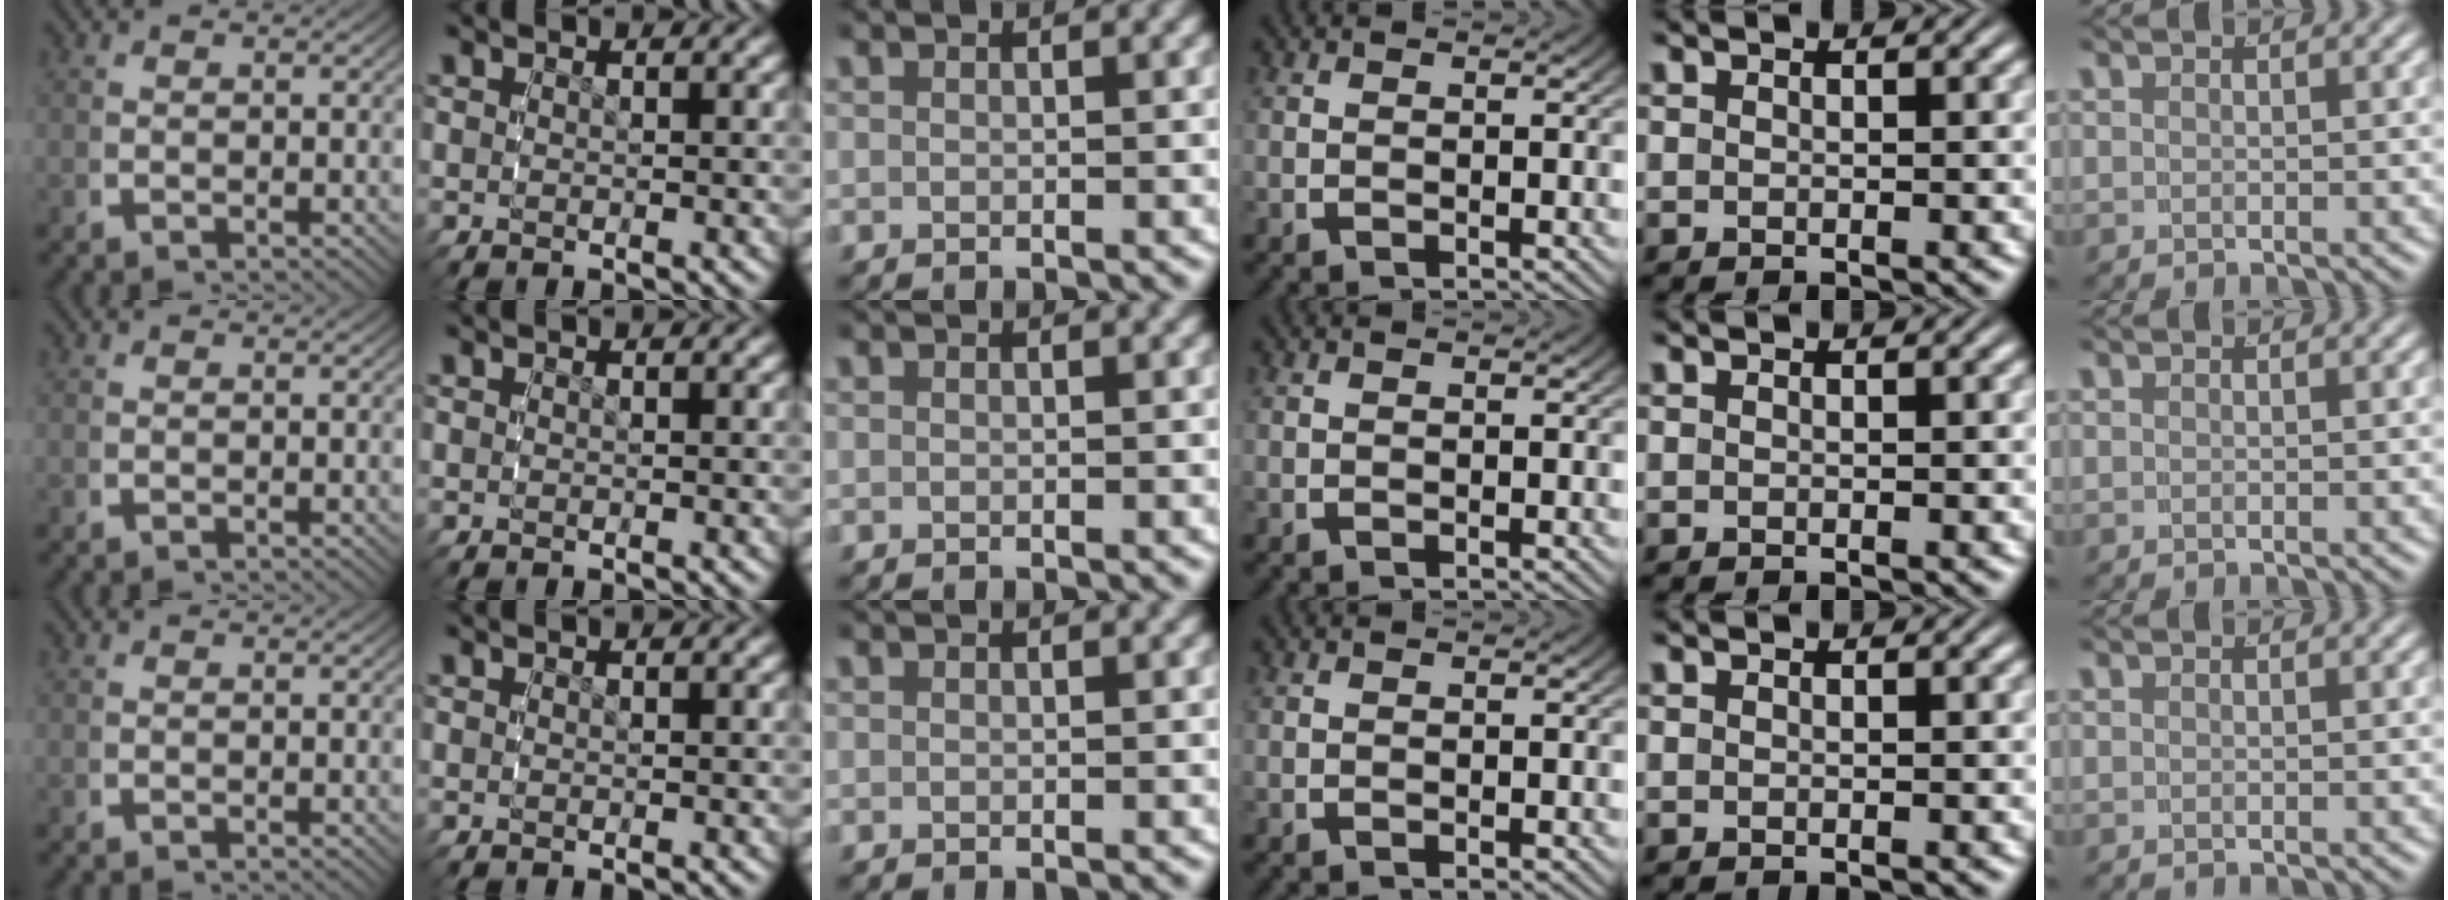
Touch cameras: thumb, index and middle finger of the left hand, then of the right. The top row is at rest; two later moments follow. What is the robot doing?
{"motion": "reach", "object": "photo album"}